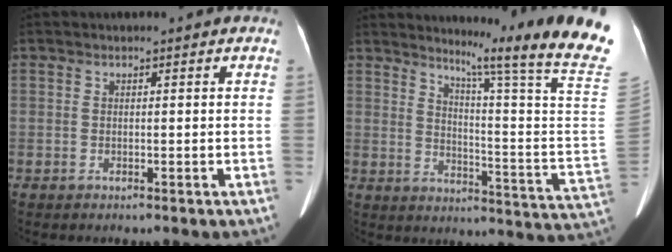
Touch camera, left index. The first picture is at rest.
{"total": 20.5, "force": [16.3, -4.0, 11.7], "torque": [-0.173, -0.113, 0.205]}